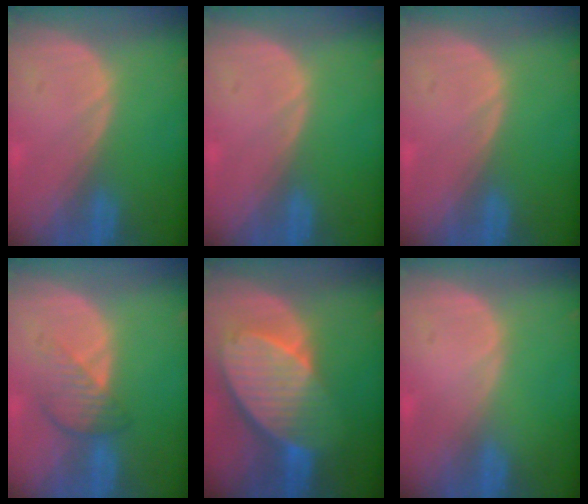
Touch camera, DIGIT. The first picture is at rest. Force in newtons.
{"total": 0.0}
{"total": 0.0}
{"total": 4.3, "press": 3.8, "slide": 1.9}
{"total": 10.2, "press": 8.9, "slide": 5.1}
{"total": 0.0}